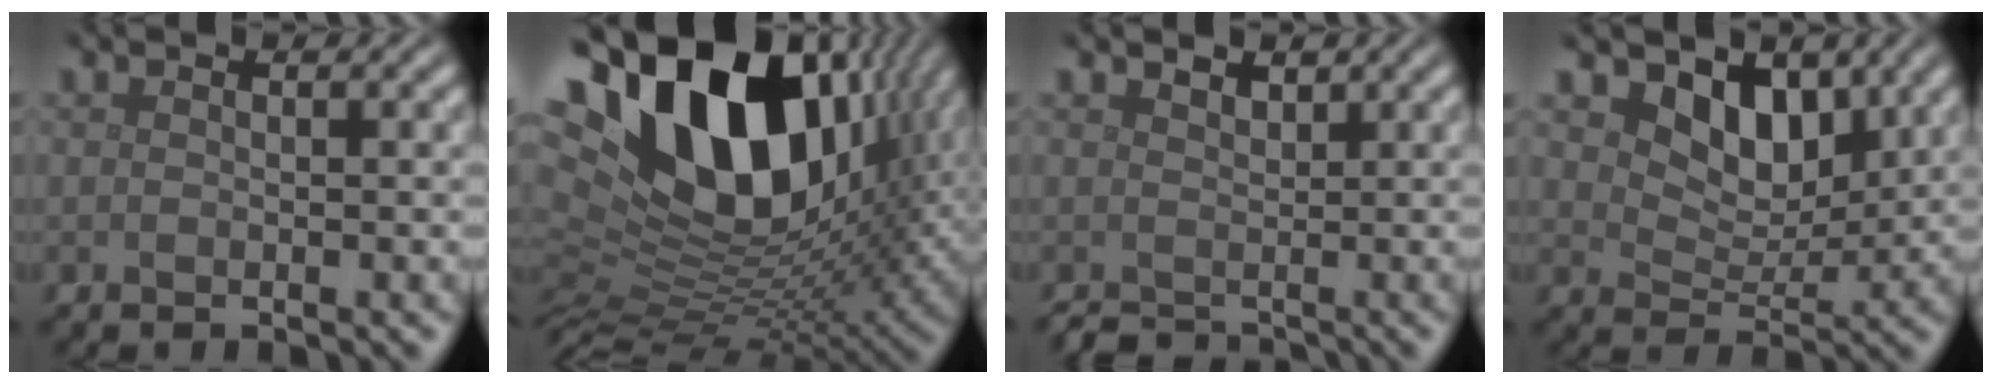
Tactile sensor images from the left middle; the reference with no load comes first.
{"total": 20.1, "force": [6.8, 11.8, 14.8], "torque": [-0.296, 0.016, 0.116]}
{"total": 1.0, "force": [-0.2, 0.9, 0.5], "torque": [-0.009, -0.003, -0.004]}
{"total": 4.4, "force": [2.8, 2.7, 2.2], "torque": [-0.040, -0.014, 0.038]}